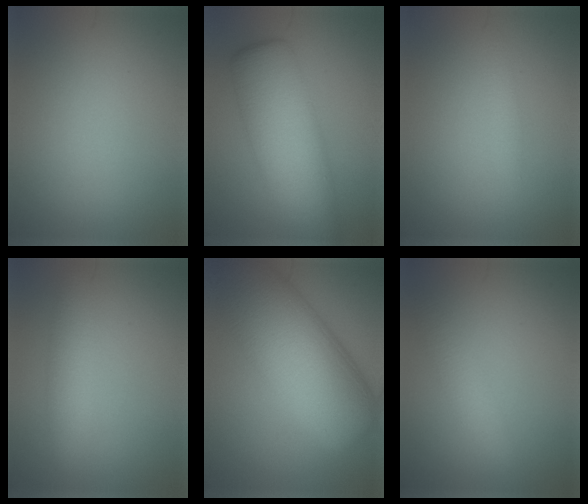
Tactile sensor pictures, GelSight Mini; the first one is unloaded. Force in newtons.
{"total": 9.5, "press": 9.5, "slide": 0.2}
{"total": 0.9, "press": 0.9, "slide": 0.1}
{"total": 3.0, "press": 3.0, "slide": 0.0}
{"total": 15.0, "press": 15.0, "slide": 0.5}
{"total": 2.2, "press": 2.2, "slide": 0.1}